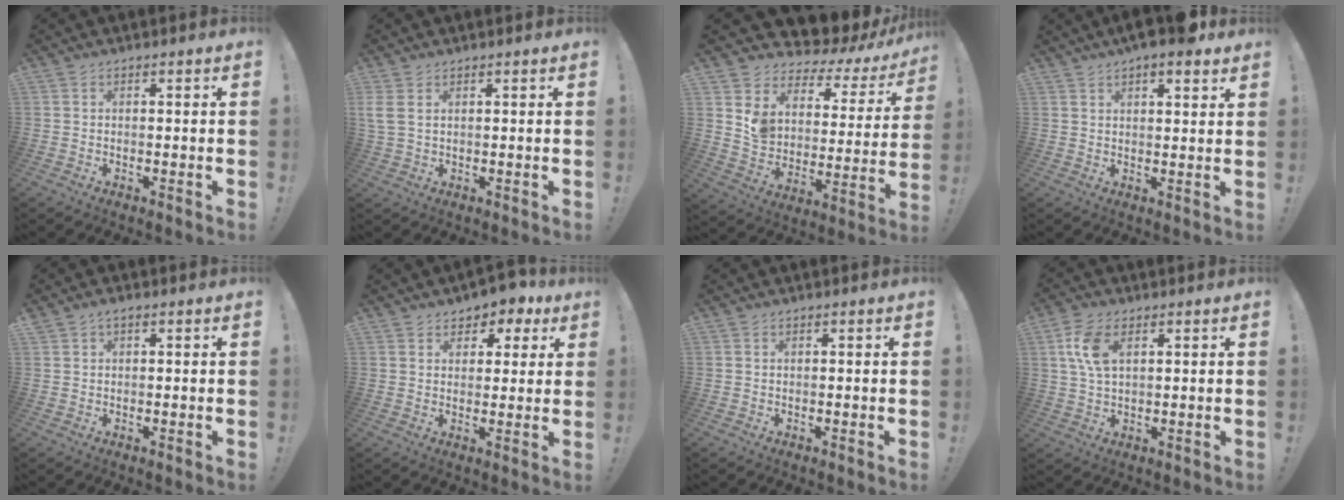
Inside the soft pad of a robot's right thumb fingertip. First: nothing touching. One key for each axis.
{"total": 4.0, "fx": 1.7, "fy": 2.4, "fz": 2.7, "tx": -0.058, "ty": -0.002, "tz": 0.035}
{"total": 8.0, "fx": 5.9, "fy": 4.3, "fz": 3.3, "tx": -0.067, "ty": -0.072, "tz": 0.097}
{"total": 6.7, "fx": 5.2, "fy": 1.5, "fz": 3.9, "tx": -0.054, "ty": -0.028, "tz": 0.088}
{"total": 1.6, "fx": 0.8, "fy": 0.9, "fz": 1.0, "tx": -0.023, "ty": 0.003, "tz": 0.017}
{"total": 4.9, "fx": 2.5, "fy": 3.9, "fz": 1.5, "tx": 0.001, "ty": -0.025, "tz": 0.043}
{"total": 0.0}
{"total": 8.1, "fx": 2.9, "fy": 4.4, "fz": 6.2, "tx": -0.122, "ty": -0.002, "tz": 0.053}